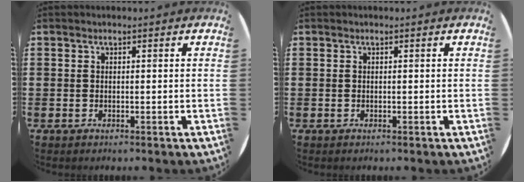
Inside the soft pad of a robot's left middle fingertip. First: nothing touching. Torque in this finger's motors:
{"motor_torque": [-0.01, 0.00, 0.00, 0.00]}